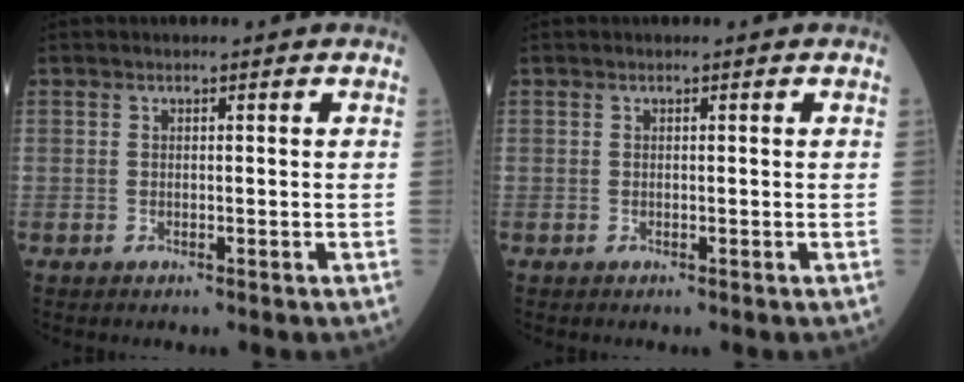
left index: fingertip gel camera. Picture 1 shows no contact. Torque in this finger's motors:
{"motor_torque": [-0.01, 0.00, 0.00, 0.00]}